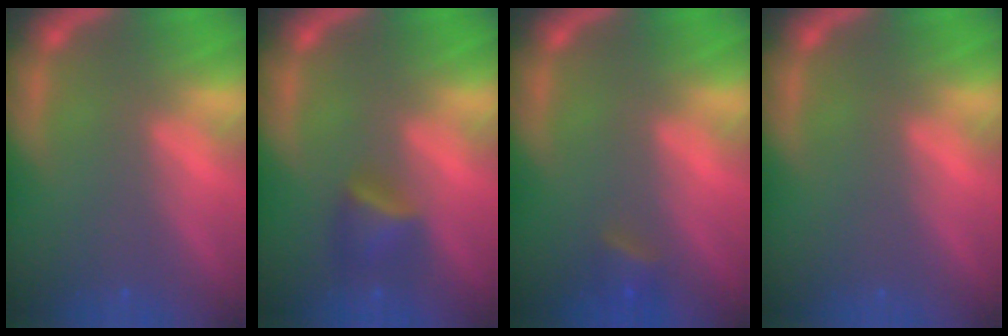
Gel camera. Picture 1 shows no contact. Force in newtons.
{"total": 2.9}
{"total": 1.9}
{"total": 0.0}